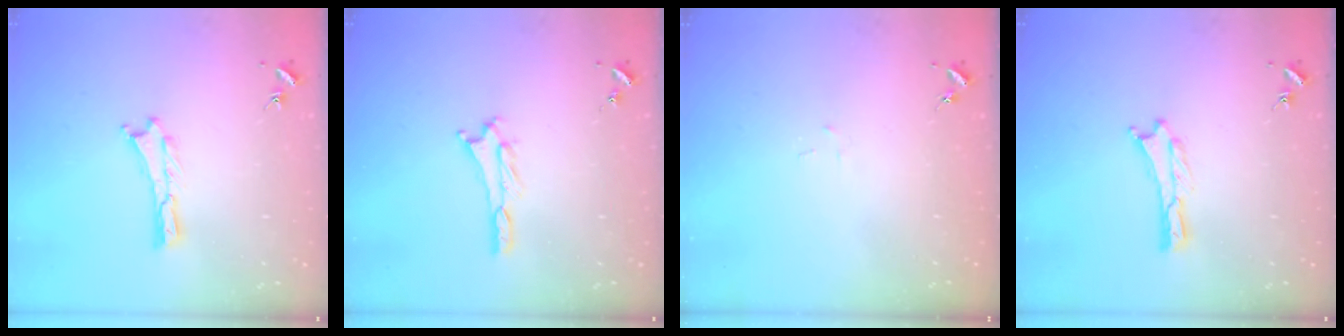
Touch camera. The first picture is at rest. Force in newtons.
{"total": 1.8, "press": 1.8, "slide": 0.1}
{"total": 1.0, "press": 1.0, "slide": 0.1}
{"total": 0.0}